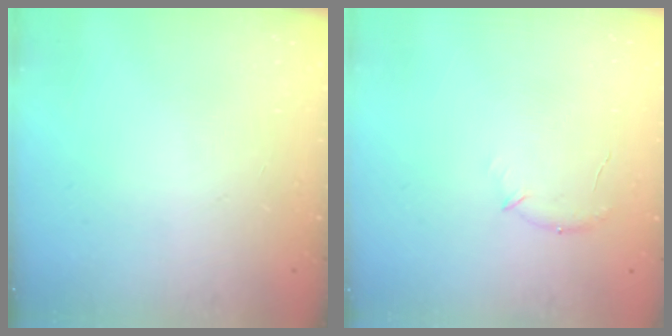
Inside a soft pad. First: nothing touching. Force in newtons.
{"total": 6.9, "press": 6.7, "slide": 1.8}